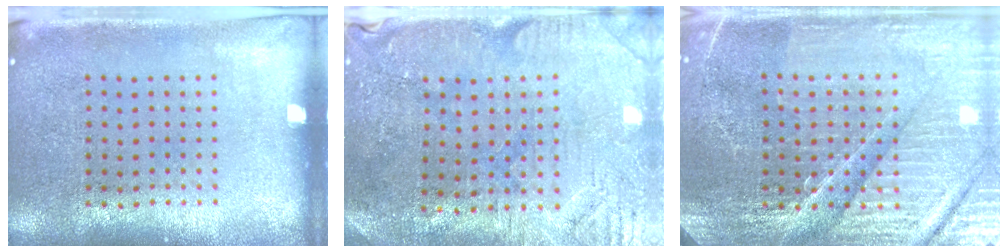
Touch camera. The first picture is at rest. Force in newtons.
{"total": 0.8, "press": 0.6, "slide": 0.5}
{"total": 5.2, "press": 4.9, "slide": 1.8}